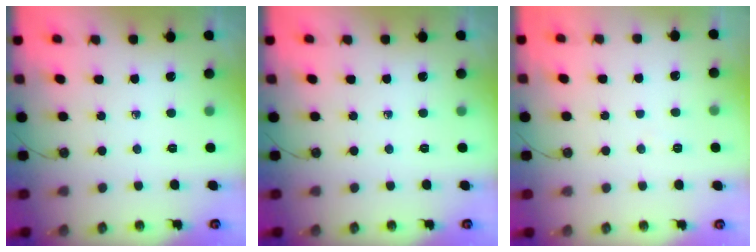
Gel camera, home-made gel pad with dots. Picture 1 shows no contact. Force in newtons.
{"total": 0.0}
{"total": 3.5, "press": 3.5, "slide": 0.5}